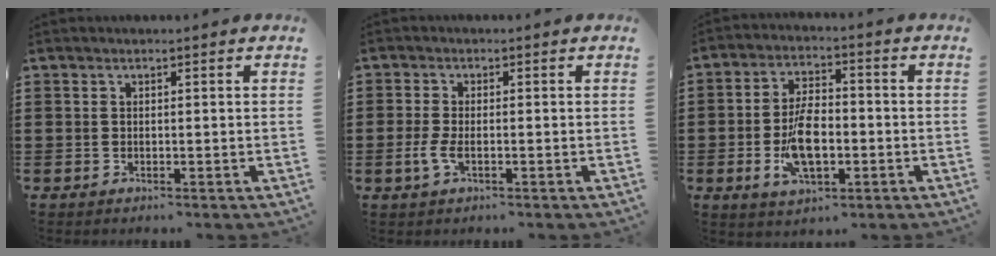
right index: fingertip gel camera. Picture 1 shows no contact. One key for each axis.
{"total": 2.7, "fx": -1.0, "fy": 1.0, "fz": 2.2, "tx": -0.054, "ty": -0.007, "tz": -0.022}
{"total": 8.5, "fx": -1.7, "fy": 4.2, "fz": 7.2, "tx": -0.150, "ty": 0.004, "tz": -0.032}